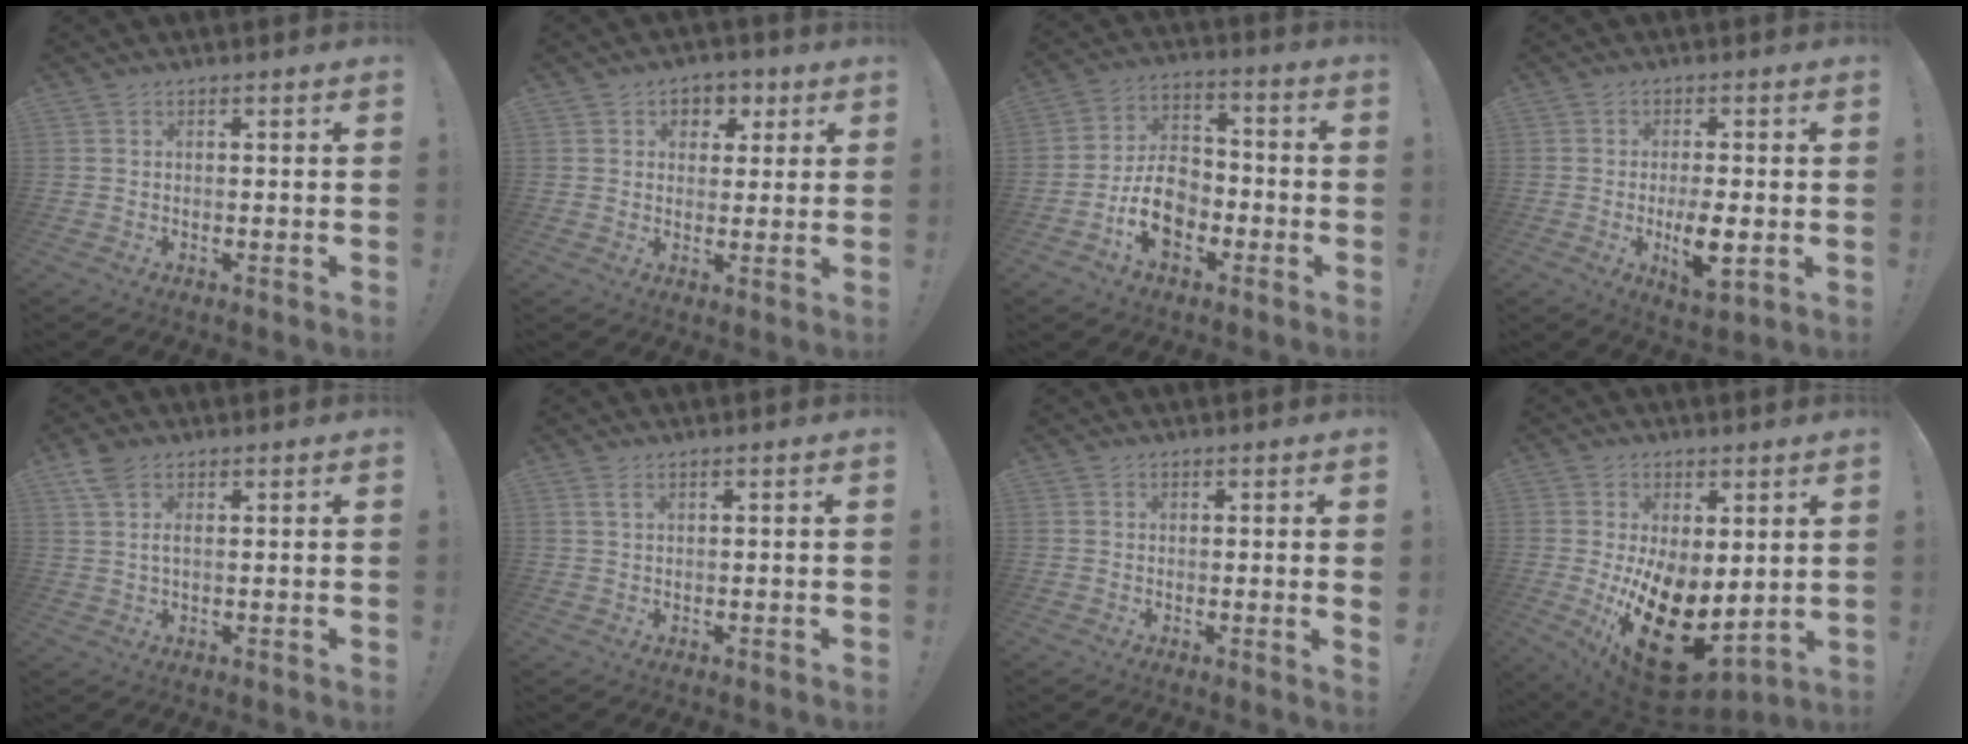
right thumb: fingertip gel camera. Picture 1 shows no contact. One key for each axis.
{"total": 5.2, "fx": 1.5, "fy": 4.6, "fz": 1.7, "tx": -0.012, "ty": -0.005, "tz": 0.026}
{"total": 13.1, "fx": -5.1, "fy": 9.4, "fz": 7.5, "tx": -0.119, "ty": 0.035, "tz": -0.087}
{"total": 7.7, "fx": -2.1, "fy": 3.3, "fz": 6.6, "tx": -0.105, "ty": -0.004, "tz": -0.034}
{"total": 4.0, "fx": 2.1, "fy": 1.9, "fz": 2.9, "tx": -0.056, "ty": -0.001, "tz": 0.039}
{"total": 1.7, "fx": 0.8, "fy": 0.3, "fz": 1.5, "tx": -0.022, "ty": -0.002, "tz": 0.013}
{"total": 1.5, "fx": 0.7, "fy": -0.5, "fz": 1.2, "tx": -0.010, "ty": -0.007, "tz": 0.008}
{"total": 18.8, "fx": -3.2, "fy": 11.1, "fz": 14.8, "tx": -0.234, "ty": -0.005, "tz": -0.032}